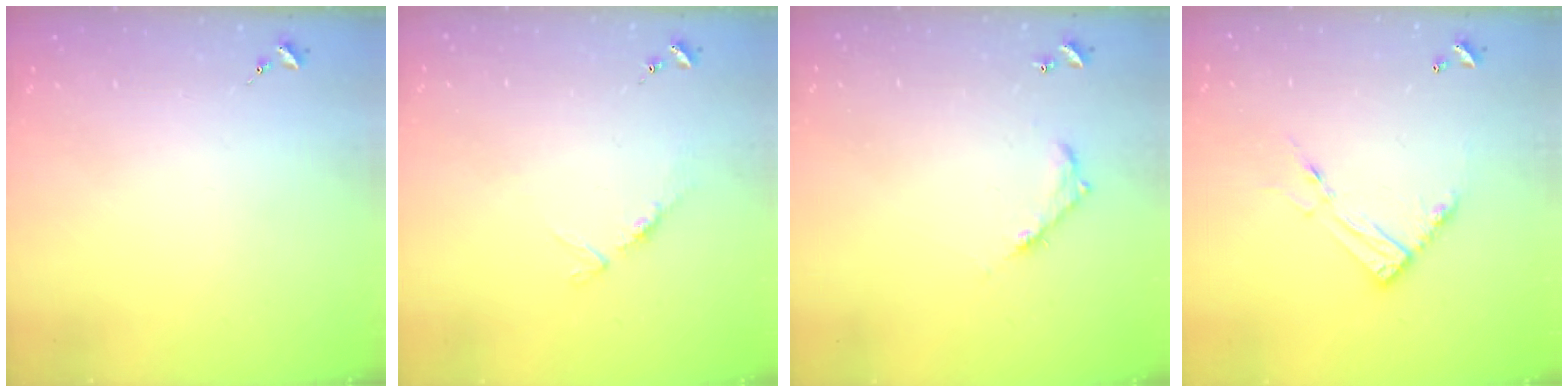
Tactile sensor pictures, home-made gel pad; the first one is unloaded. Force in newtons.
{"total": 5.9, "press": 5.9, "slide": 0.5}
{"total": 7.1, "press": 7.1, "slide": 0.5}
{"total": 11.2, "press": 11.2, "slide": 0.9}